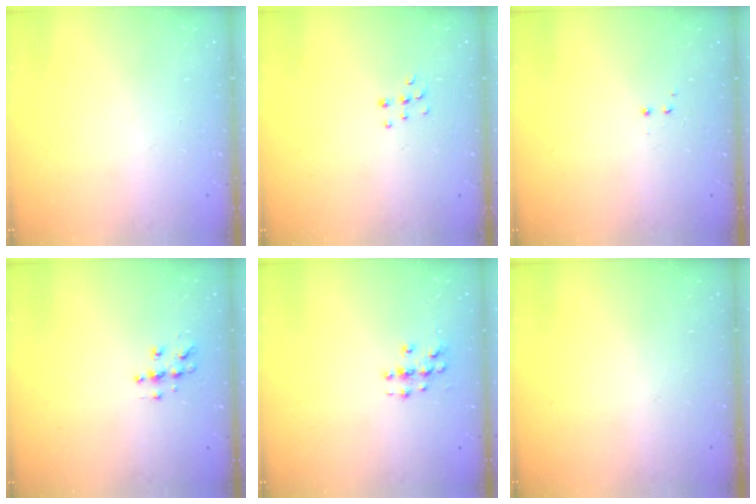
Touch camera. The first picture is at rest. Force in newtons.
{"total": 5.8, "press": 5.8, "slide": 0.4}
{"total": 1.2, "press": 1.0, "slide": 0.6}
{"total": 5.4, "press": 5.4, "slide": 0.4}
{"total": 3.4, "press": 3.4, "slide": 0.2}
{"total": 0.0}